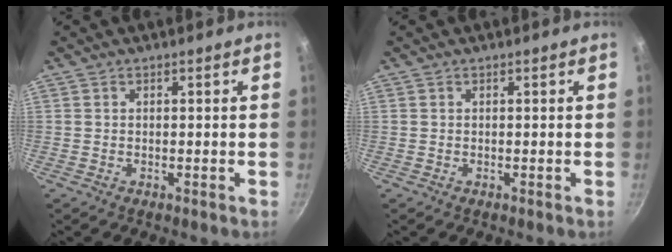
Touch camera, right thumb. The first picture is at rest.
{"total": 0.0}